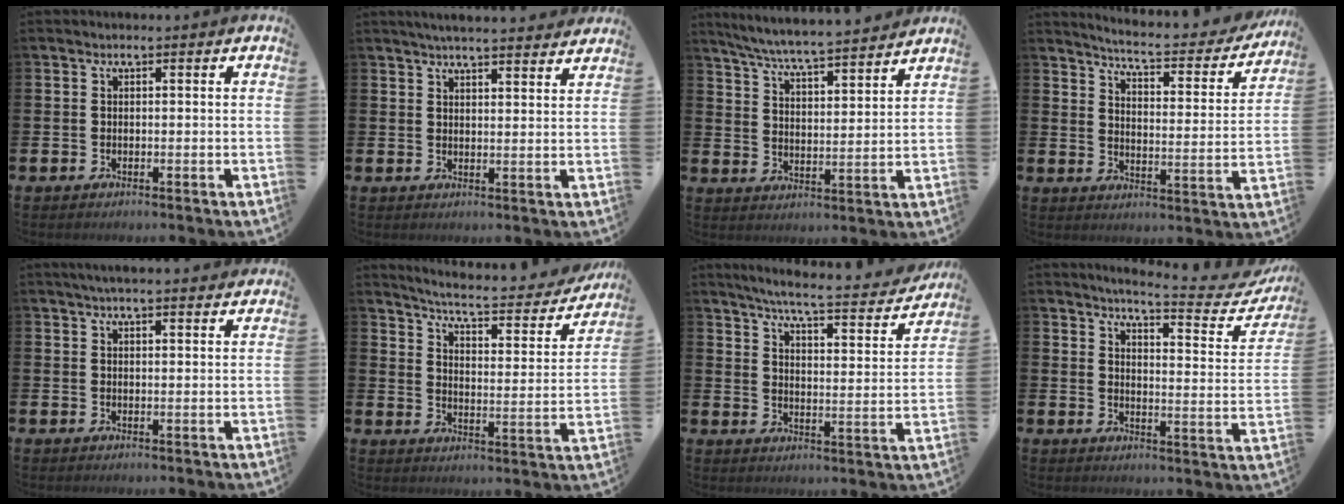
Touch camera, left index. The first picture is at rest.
{"total": 4.2, "force": [4.1, 0.0, 0.8], "torque": [-0.023, -0.019, 0.075]}
{"total": 6.6, "force": [6.4, -0.2, 1.8], "torque": [-0.061, -0.046, 0.112]}
{"total": 5.3, "force": [5.1, 0.2, 1.6], "torque": [-0.051, -0.046, 0.080]}
{"total": 3.2, "force": [3.1, 0.1, 0.9], "torque": [-0.023, -0.007, 0.057]}
{"total": 5.9, "force": [5.4, 0.8, 2.2], "torque": [-0.065, -0.044, 0.084]}
{"total": 5.9, "force": [5.3, 0.1, 2.4], "torque": [-0.064, -0.046, 0.083]}
{"total": 5.1, "force": [4.8, 0.2, 1.5], "torque": [-0.032, -0.050, 0.072]}